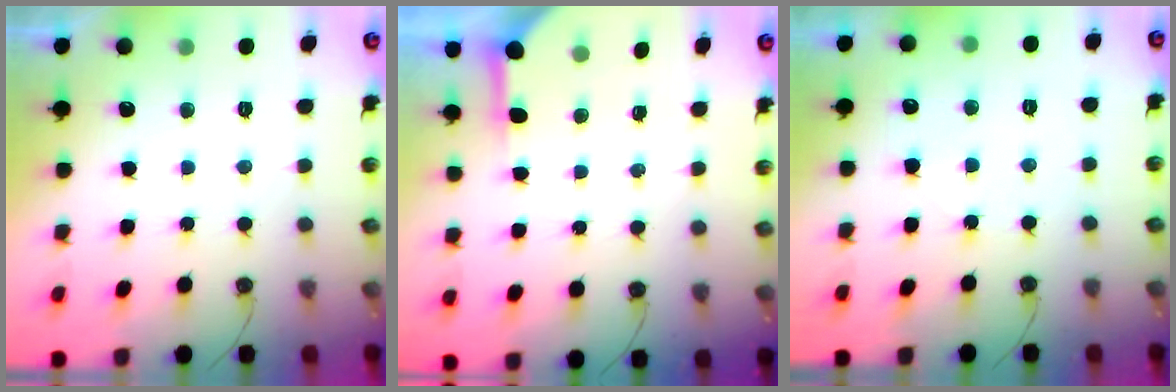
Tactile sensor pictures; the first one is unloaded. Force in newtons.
{"total": 3.9, "press": 3.8, "slide": 0.5}
{"total": 4.3, "press": 4.3, "slide": 0.6}